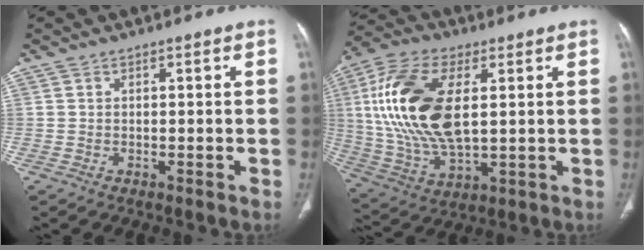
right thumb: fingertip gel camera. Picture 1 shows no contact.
{"total": 20.5, "force": [3.4, 10.2, 17.4], "torque": [-0.364, -0.007, 0.066]}